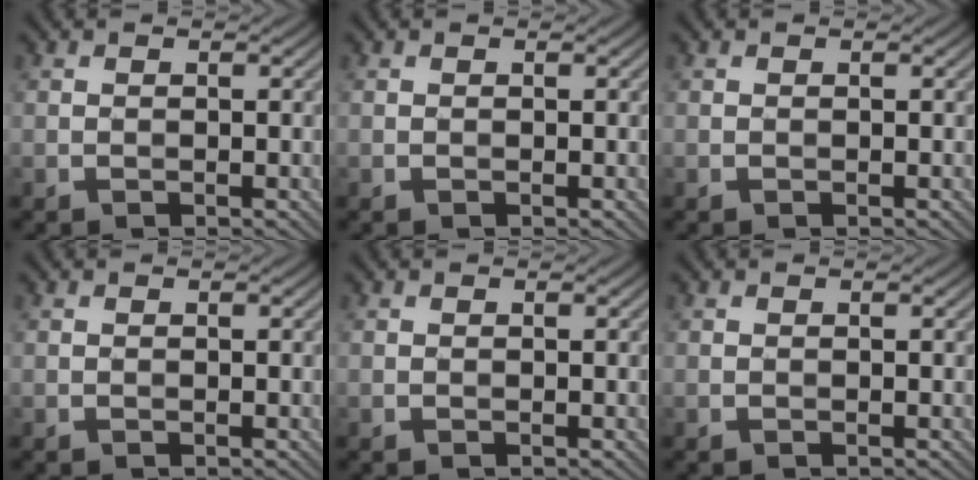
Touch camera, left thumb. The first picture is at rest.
{"total": 0.0}
{"total": 0.0}
{"total": 0.0}
{"total": 0.0}
{"total": 0.0}